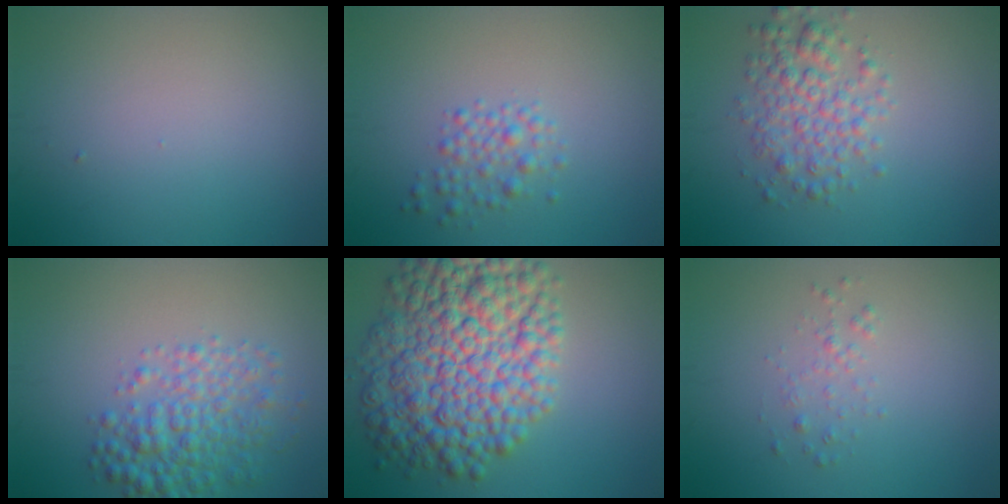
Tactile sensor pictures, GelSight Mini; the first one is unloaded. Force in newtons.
{"total": 2.0, "press": 2.0, "slide": 0.0}
{"total": 4.0, "press": 4.0, "slide": 0.1}
{"total": 4.8, "press": 4.8, "slide": 0.1}
{"total": 12.9, "press": 12.9, "slide": 0.1}
{"total": 1.1, "press": 1.1, "slide": 0.1}